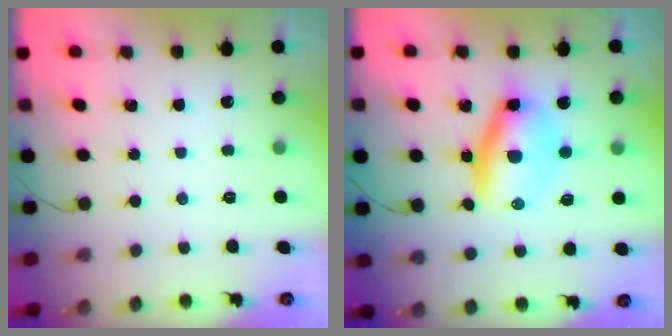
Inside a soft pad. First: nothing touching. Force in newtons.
{"total": 8.4, "press": 8.1, "slide": 2.0}